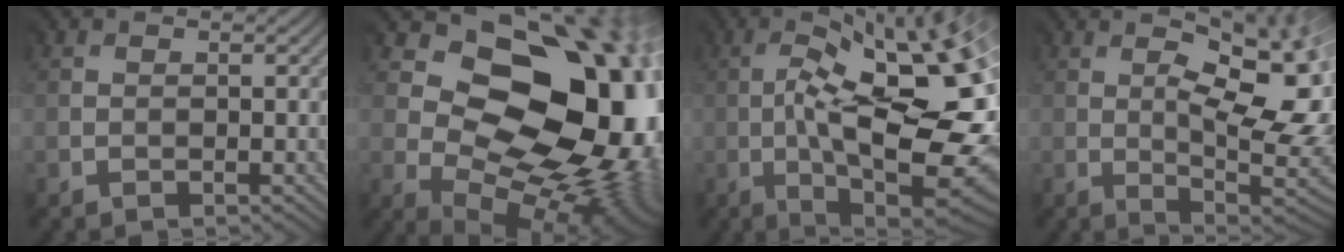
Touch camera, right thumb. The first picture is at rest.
{"total": 17.4, "force": [1.7, 12.4, 12.0], "torque": [-0.121, -0.009, 0.063]}
{"total": 17.0, "force": [-3.0, 5.2, 15.9], "torque": [-0.232, 0.001, -0.041]}
{"total": 13.9, "force": [0.6, 5.5, 12.8], "torque": [-0.180, 0.025, 0.034]}